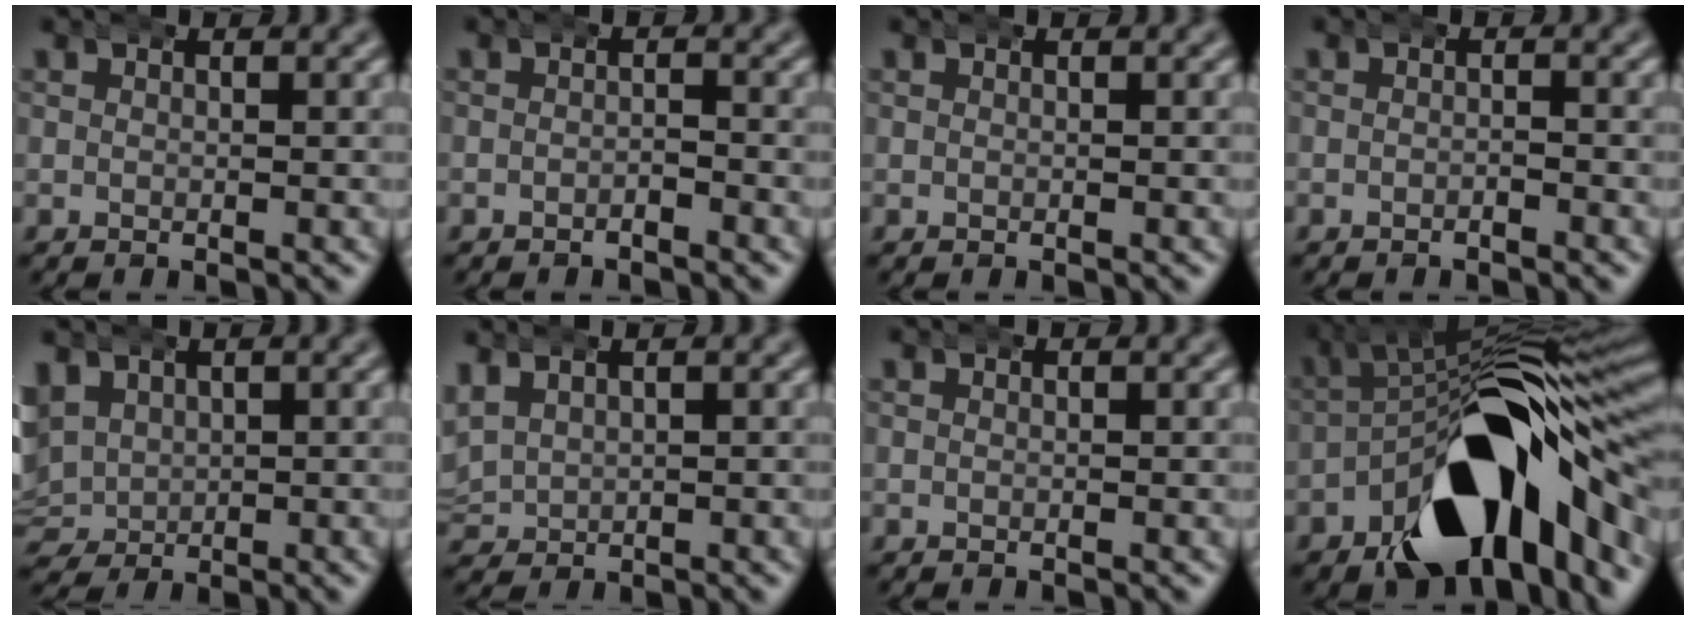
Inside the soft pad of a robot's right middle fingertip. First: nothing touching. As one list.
[{"total": 1.0, "force": [-0.9, 0.4, 0.4], "torque": [-0.006, 0.002, -0.015]}, {"total": 0.0}, {"total": 0.7, "force": [-0.6, 0.2, 0.3], "torque": [-0.008, 0.001, -0.011]}, {"total": 5.6, "force": [0.5, 4.9, 2.6], "torque": [-0.094, -0.028, 0.025]}, {"total": 4.6, "force": [1.3, 3.9, 2.0], "torque": [-0.071, -0.004, 0.028]}, {"total": 0.0}, {"total": 16.2, "force": [-5.3, 7.2, 13.5], "torque": [-0.185, -0.004, -0.071]}]